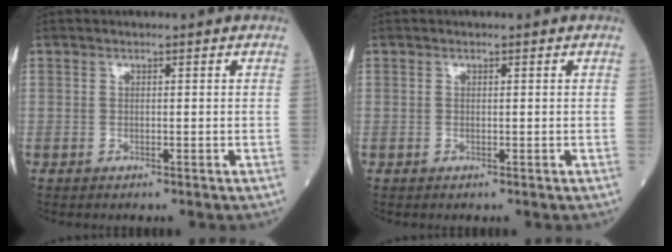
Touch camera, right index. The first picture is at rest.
{"total": 0.0}